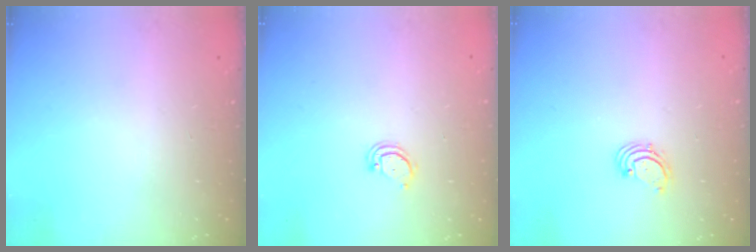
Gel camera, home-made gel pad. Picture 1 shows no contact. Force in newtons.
{"total": 2.9, "press": 2.9, "slide": 0.2}
{"total": 1.6, "press": 1.6, "slide": 0.2}